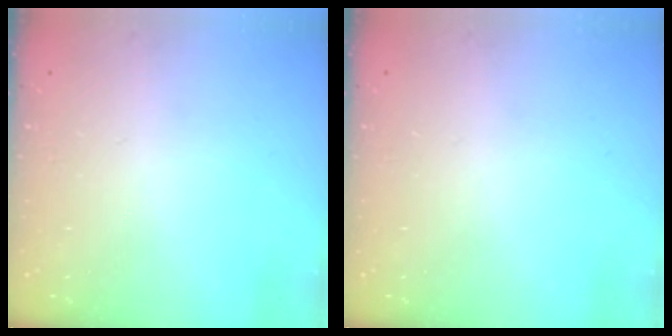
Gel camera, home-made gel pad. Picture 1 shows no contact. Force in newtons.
{"total": 0.0}